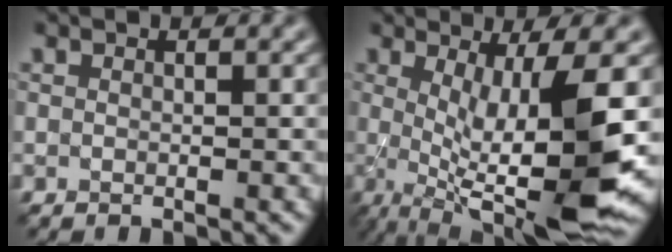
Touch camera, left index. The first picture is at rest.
{"total": 11.9, "force": [-0.5, 2.8, 11.6], "torque": [-0.175, -0.012, 0.002]}